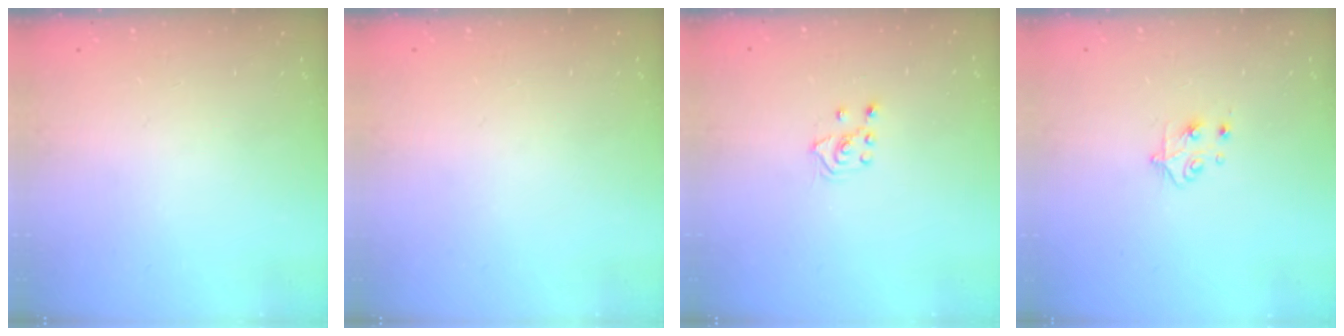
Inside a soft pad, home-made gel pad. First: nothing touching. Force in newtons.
{"total": 0.0}
{"total": 3.0, "press": 2.9, "slide": 0.7}
{"total": 4.8, "press": 4.8, "slide": 0.6}